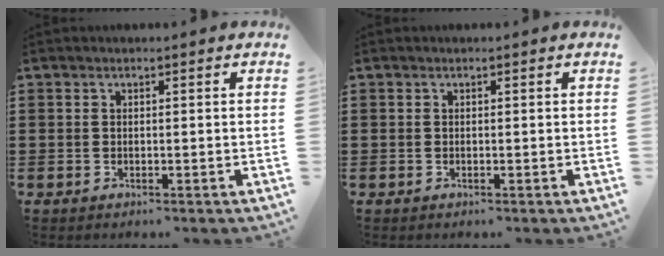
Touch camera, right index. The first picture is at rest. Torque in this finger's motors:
{"motor_torque": [-0.17, 0.23, 0.00, 0.00]}